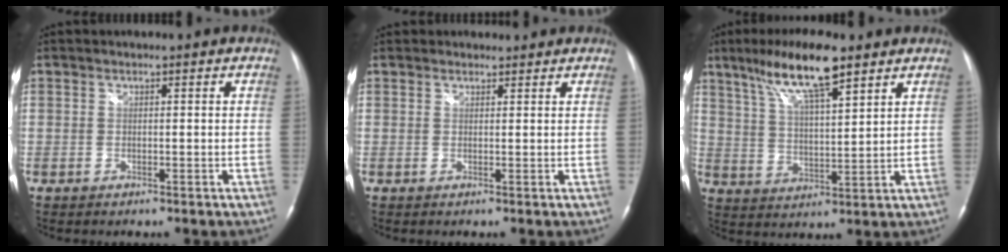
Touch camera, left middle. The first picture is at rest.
{"total": 1.8, "force": [1.7, 0.7, -0.1], "torque": [0.000, 0.014, 0.021]}
{"total": 11.8, "force": [7.9, 1.8, 8.6], "torque": [-0.164, 0.013, 0.140]}